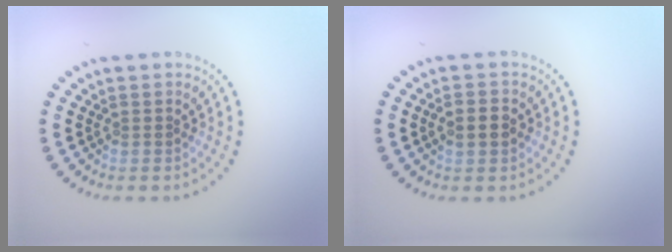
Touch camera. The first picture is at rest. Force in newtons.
{"total": 1.7, "press": 1.7, "slide": 0.1}